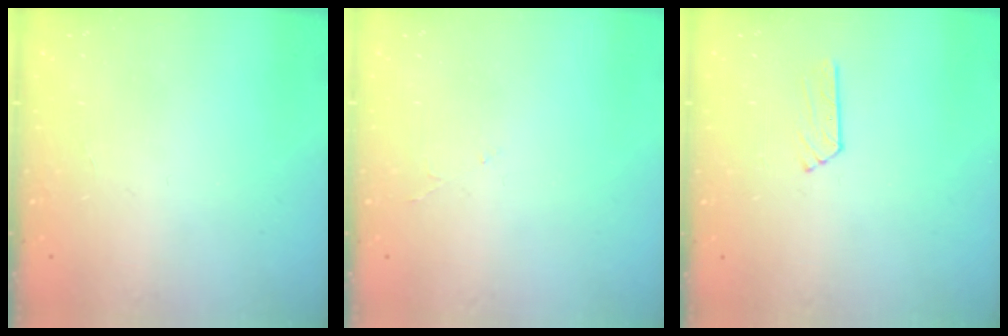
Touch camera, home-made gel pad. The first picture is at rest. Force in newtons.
{"total": 2.8, "press": 2.8, "slide": 0.5}
{"total": 4.0, "press": 3.9, "slide": 0.4}